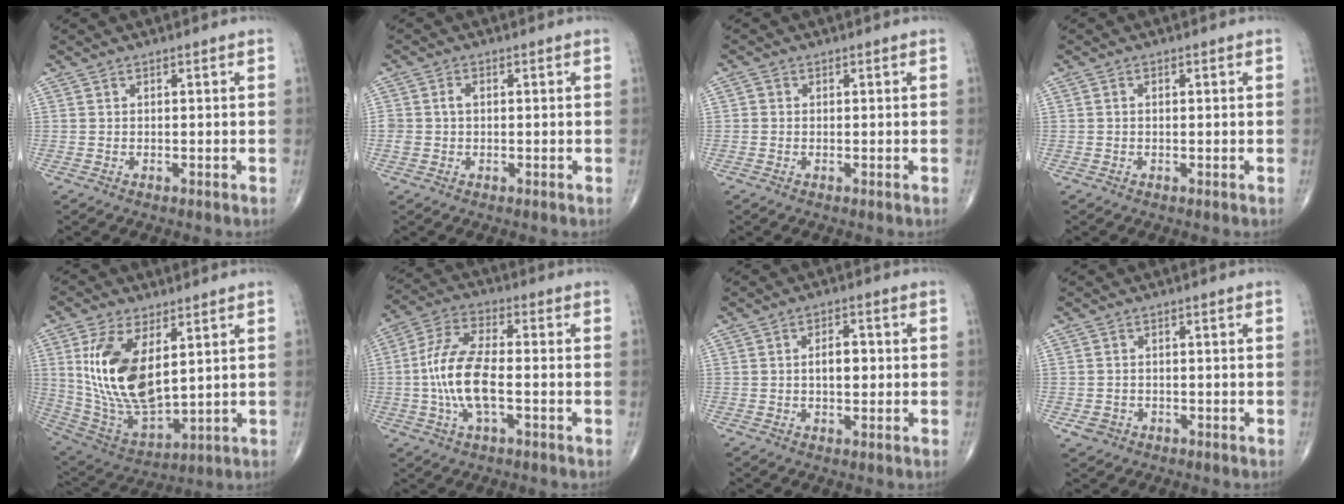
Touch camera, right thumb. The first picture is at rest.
{"total": 2.3, "force": [0.1, 1.7, 1.5], "torque": [-0.032, 0.007, 0.002]}
{"total": 1.0, "force": [0.0, 0.9, 0.4], "torque": [-0.002, 0.002, -0.003]}
{"total": 0.6, "force": [0.0, 0.4, 0.4], "torque": [-0.009, 0.004, 0.000]}
{"total": 18.4, "force": [4.6, 9.3, 15.2], "torque": [-0.286, -0.025, 0.104]}
{"total": 12.4, "force": [-1.9, 5.0, 11.2], "torque": [-0.236, 0.023, -0.039]}
{"total": 4.4, "force": [0.1, 2.4, 3.6], "torque": [-0.052, 0.007, -0.002]}
{"total": 2.4, "force": [-1.0, 2.1, 0.7], "torque": [-0.009, 0.006, -0.013]}